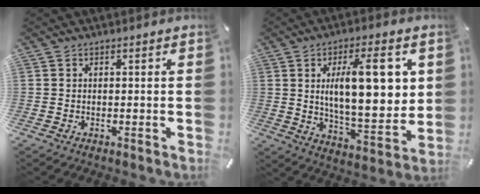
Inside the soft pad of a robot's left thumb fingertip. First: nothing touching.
{"total": 18.4, "force": [5.1, 7.2, 16.1], "torque": [-0.251, -0.010, 0.075]}